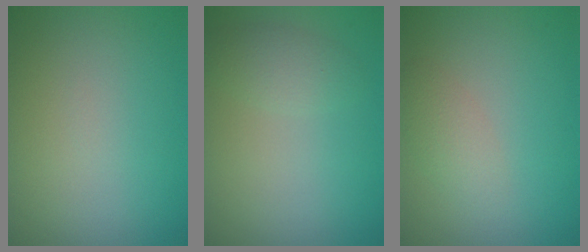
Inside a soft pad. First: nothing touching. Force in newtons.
{"total": 1.7, "press": 1.7, "slide": 0.1}
{"total": 1.8, "press": 1.8, "slide": 0.2}